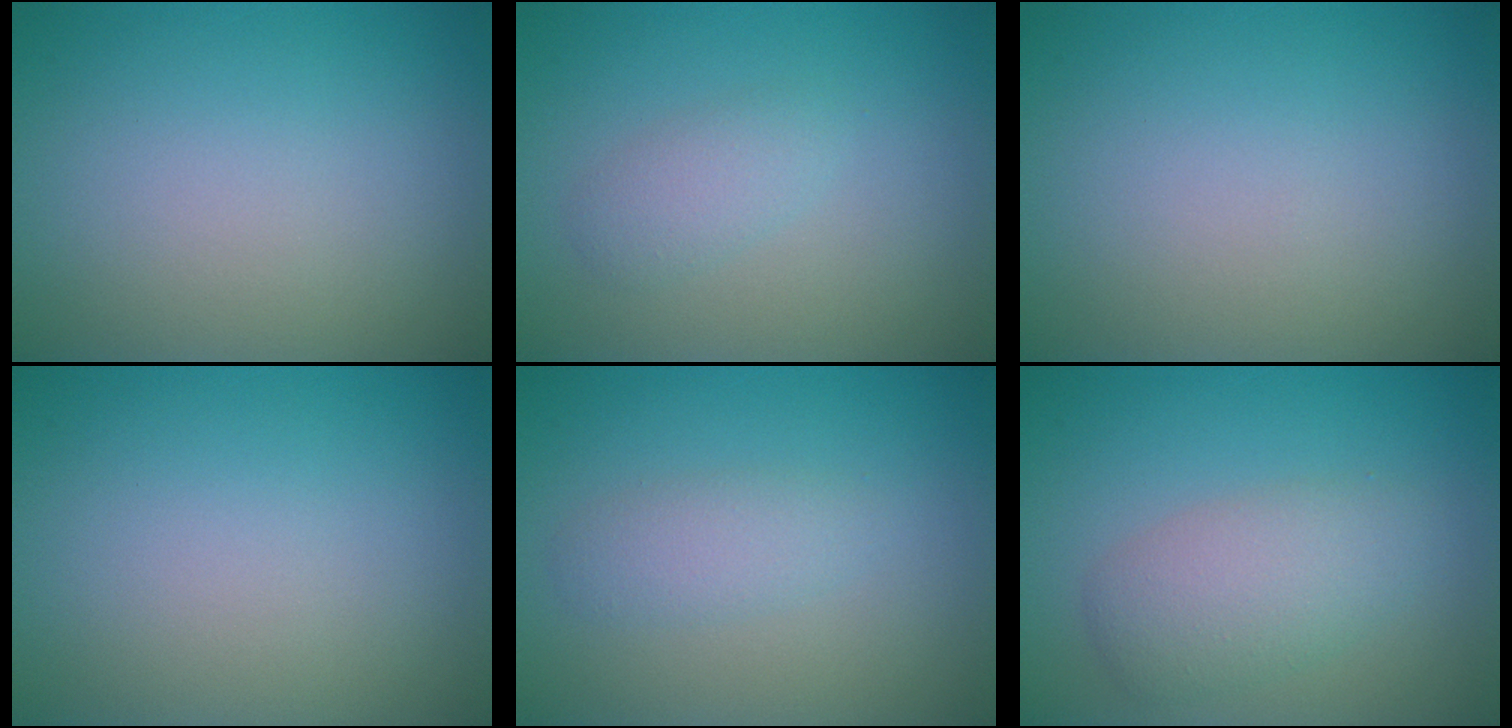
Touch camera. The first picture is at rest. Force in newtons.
{"total": 1.8, "press": 1.8, "slide": 0.2}
{"total": 0.0}
{"total": 0.0}
{"total": 1.8, "press": 1.8, "slide": 0.0}
{"total": 3.8, "press": 3.8, "slide": 0.1}